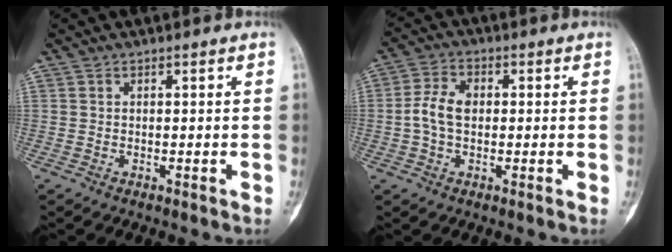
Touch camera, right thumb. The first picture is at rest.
{"total": 5.9, "force": [-0.1, 4.0, 4.4], "torque": [-0.095, 0.017, -0.005]}